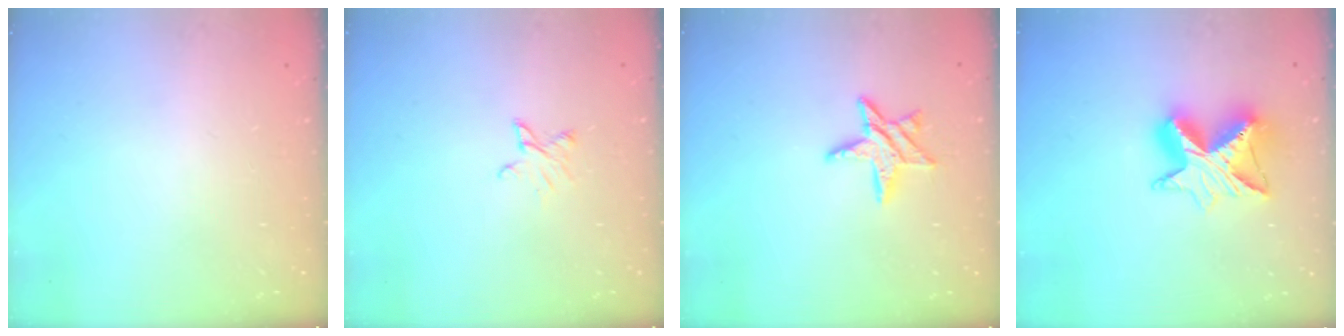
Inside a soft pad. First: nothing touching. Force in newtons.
{"total": 3.2, "press": 3.2, "slide": 0.3}
{"total": 9.0, "press": 9.0, "slide": 0.4}
{"total": 11.4, "press": 11.3, "slide": 1.0}